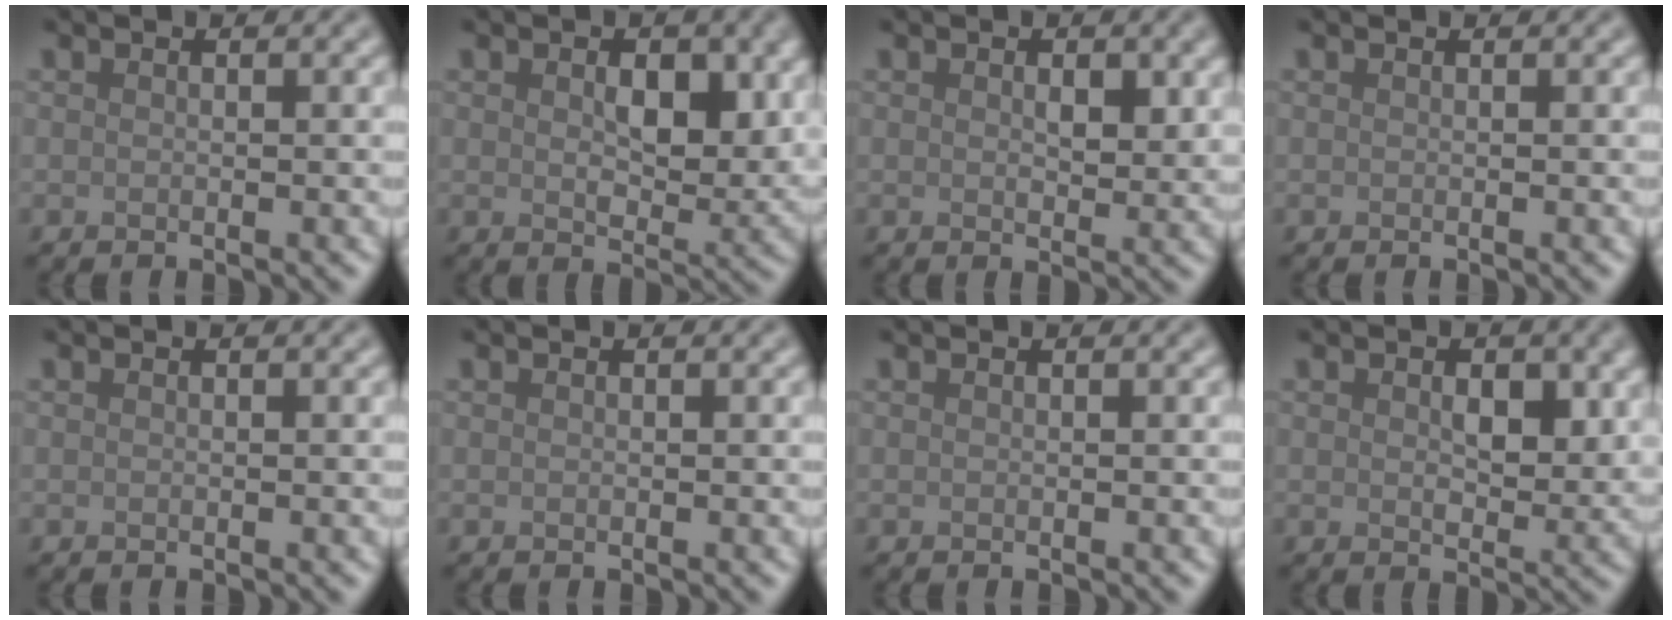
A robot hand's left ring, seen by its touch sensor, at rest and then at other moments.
{"total": 5.1, "force": [1.0, 3.1, 3.9], "torque": [-0.055, -0.013, 0.019]}
{"total": 2.4, "force": [0.6, 1.4, 1.9], "torque": [-0.025, -0.006, 0.013]}
{"total": 0.0}
{"total": 0.0}
{"total": 0.0}
{"total": 0.0}
{"total": 3.6, "force": [0.7, 2.1, 2.8], "torque": [-0.042, -0.008, 0.015]}